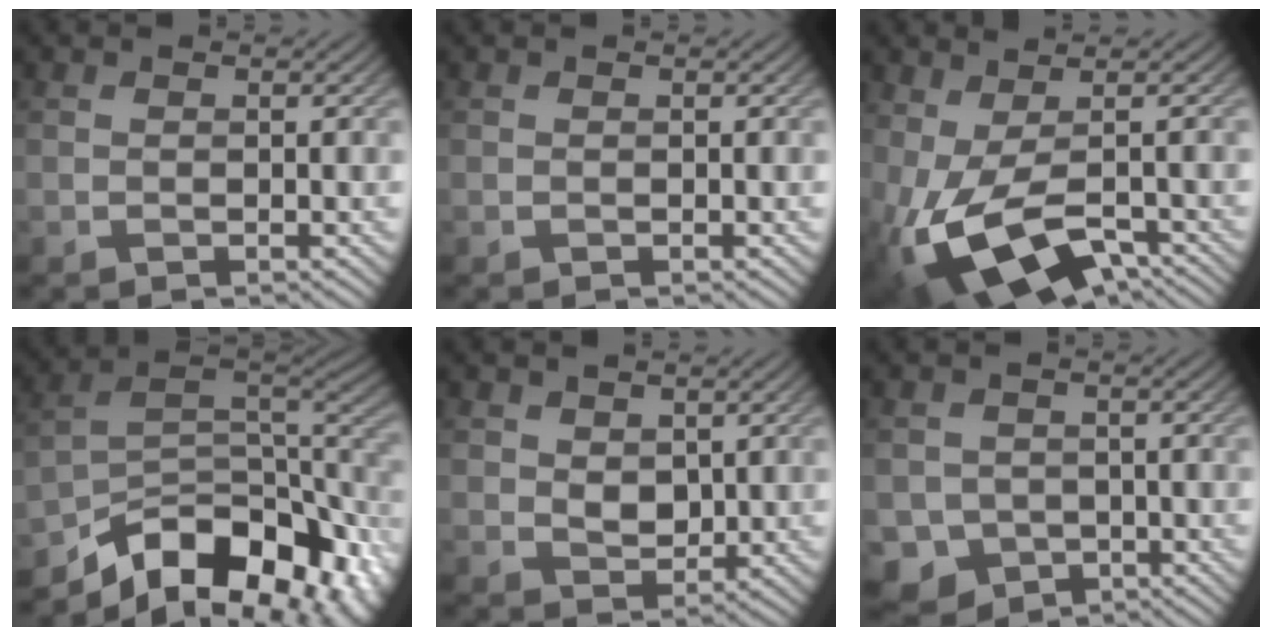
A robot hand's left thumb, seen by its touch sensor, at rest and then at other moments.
{"total": 0.0}
{"total": 12.8, "force": [-4.5, 6.0, 10.4], "torque": [-0.216, -0.032, -0.053]}
{"total": 14.8, "force": [-9.9, 7.0, 8.5], "torque": [-0.162, -0.027, -0.148]}
{"total": 3.2, "force": [1.4, 2.3, 1.7], "torque": [-0.044, -0.006, 0.024]}
{"total": 4.3, "force": [-1.4, 3.8, 1.3], "torque": [-0.037, -0.020, -0.028]}